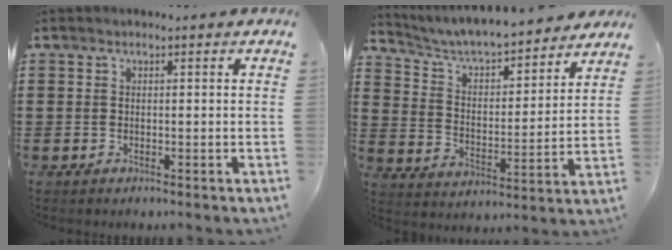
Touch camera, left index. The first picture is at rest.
{"total": 5.6, "force": [5.2, 0.8, 1.9], "torque": [-0.062, -0.039, 0.084]}